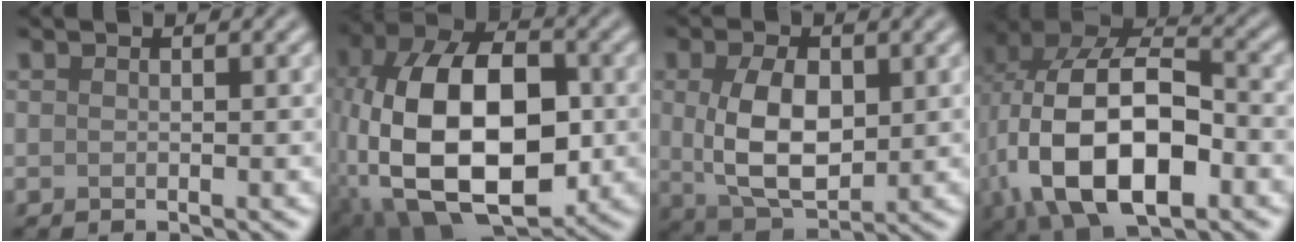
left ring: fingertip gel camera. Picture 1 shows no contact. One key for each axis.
{"total": 16.1, "fx": -2.4, "fy": 9.4, "fz": 12.8, "tx": -0.239, "ty": 0.002, "tz": -0.049}
{"total": 6.9, "fx": 0.5, "fy": 4.0, "fz": 5.6, "tx": -0.114, "ty": -0.003, "tz": 0.015}
{"total": 14.6, "fx": -3.0, "fy": 8.3, "fz": 11.6, "tx": -0.226, "ty": -0.007, "tz": -0.057}